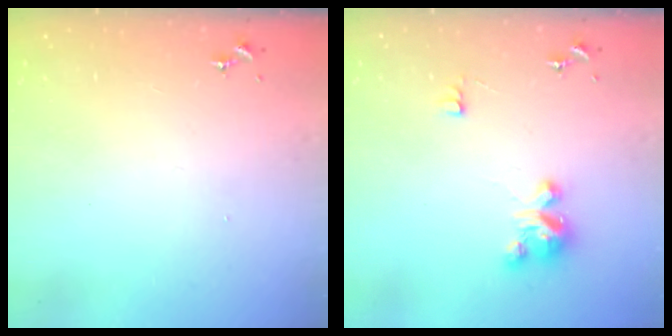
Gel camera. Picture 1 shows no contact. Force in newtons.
{"total": 6.1, "press": 6.1, "slide": 0.5}